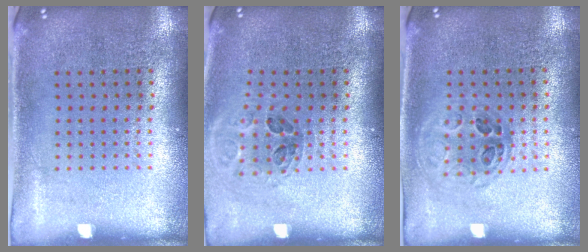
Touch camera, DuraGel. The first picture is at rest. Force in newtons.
{"total": 1.0, "press": 1.0, "slide": 0.1}
{"total": 1.0, "press": 1.0, "slide": 0.4}